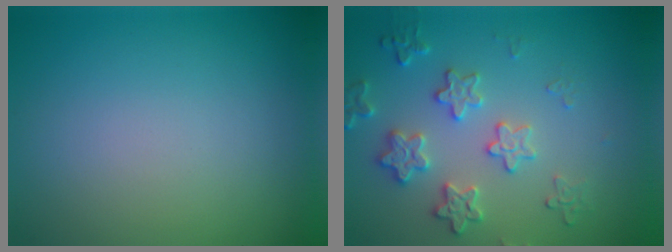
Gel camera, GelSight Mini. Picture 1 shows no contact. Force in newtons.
{"total": 3.7, "press": 3.5, "slide": 1.4}